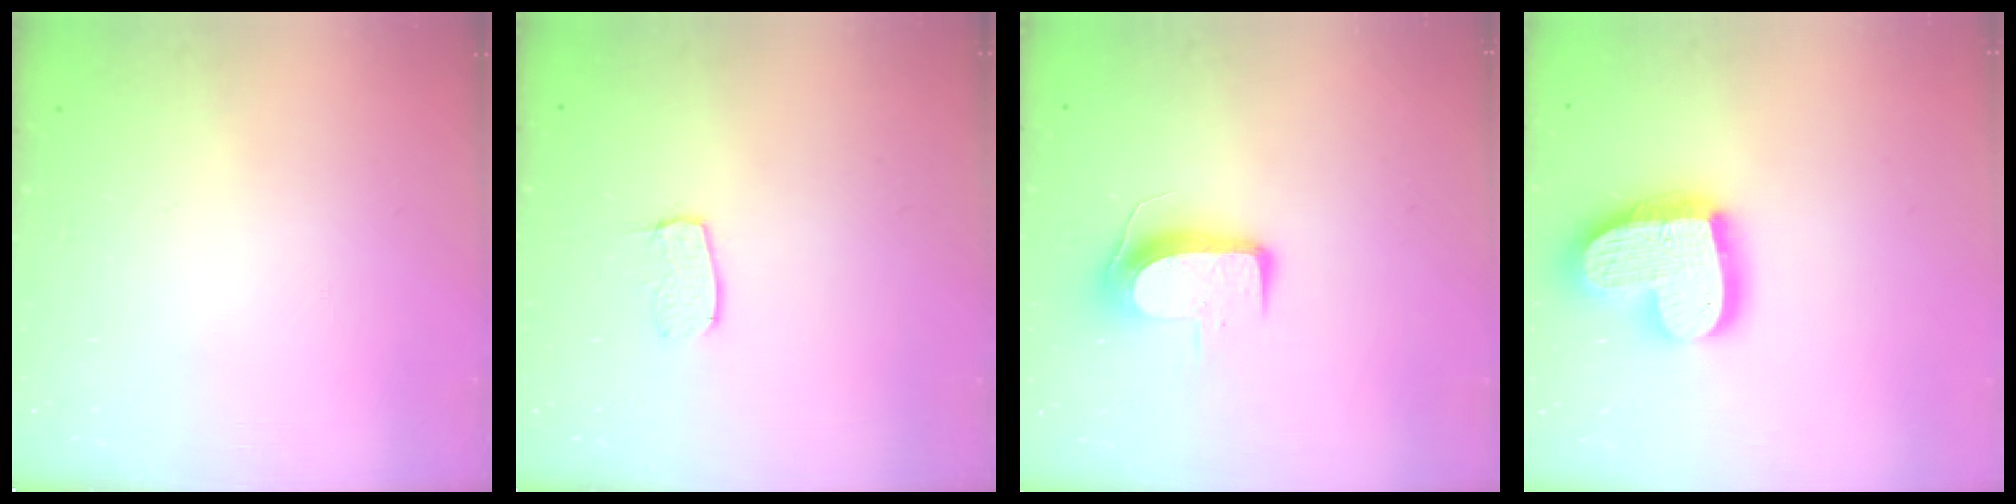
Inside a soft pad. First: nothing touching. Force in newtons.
{"total": 6.0, "press": 6.0, "slide": 0.5}
{"total": 8.8, "press": 8.8, "slide": 0.2}
{"total": 19.9, "press": 19.9, "slide": 1.6}